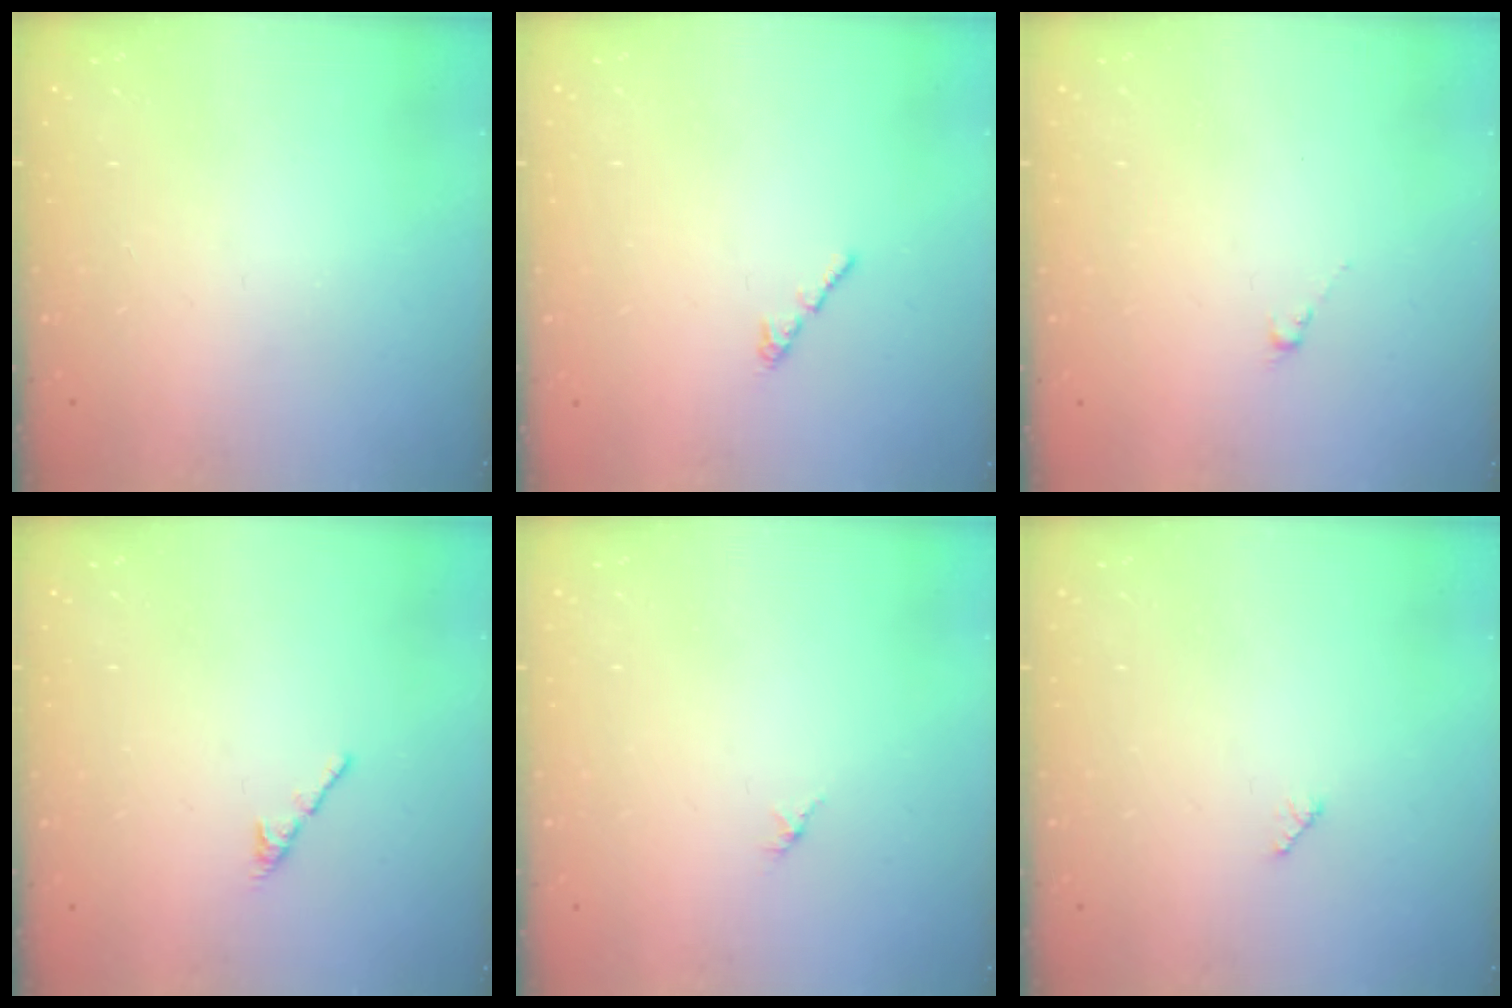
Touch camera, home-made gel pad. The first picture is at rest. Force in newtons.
{"total": 0.7, "press": 0.6, "slide": 0.4}
{"total": 0.5, "press": 0.3, "slide": 0.4}
{"total": 2.7, "press": 2.6, "slide": 0.8}
{"total": 1.4, "press": 1.4, "slide": 0.4}
{"total": 2.9, "press": 2.9, "slide": 0.4}